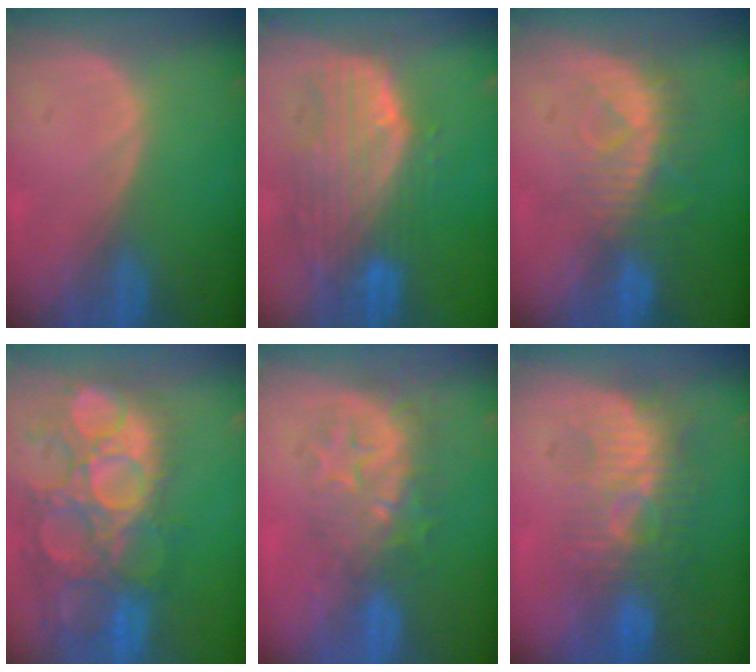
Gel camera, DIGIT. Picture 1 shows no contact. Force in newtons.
{"total": 10.5, "press": 9.1, "slide": 5.4}
{"total": 8.2, "press": 7.4, "slide": 3.5}
{"total": 14.5, "press": 12.8, "slide": 6.9}
{"total": 9.2, "press": 8.0, "slide": 4.5}
{"total": 9.3, "press": 8.5, "slide": 3.8}